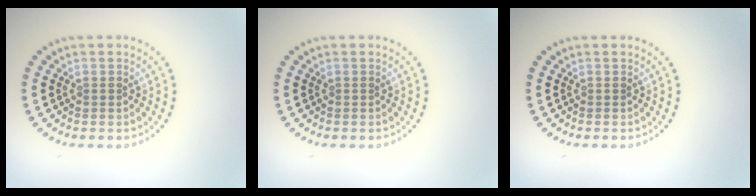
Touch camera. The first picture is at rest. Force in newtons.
{"total": 0.0}
{"total": 0.0}